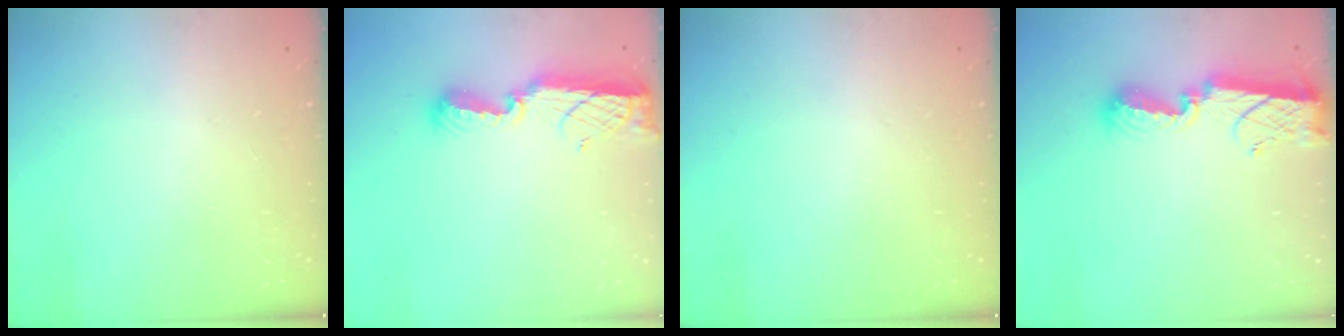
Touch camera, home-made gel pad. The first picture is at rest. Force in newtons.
{"total": 9.9, "press": 9.9, "slide": 0.8}
{"total": 0.0}
{"total": 11.4, "press": 11.4, "slide": 0.8}